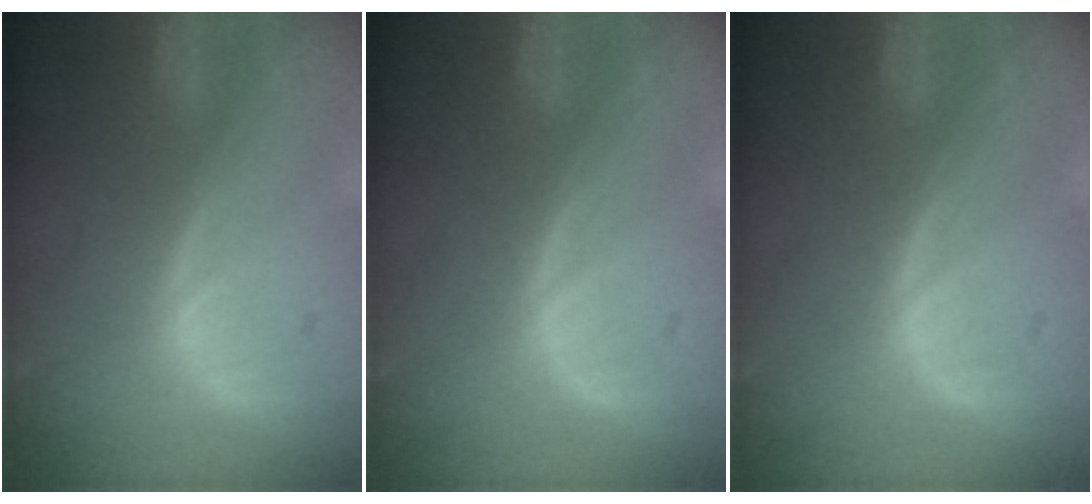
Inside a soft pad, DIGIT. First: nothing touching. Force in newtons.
{"total": 0.0}
{"total": 0.0}